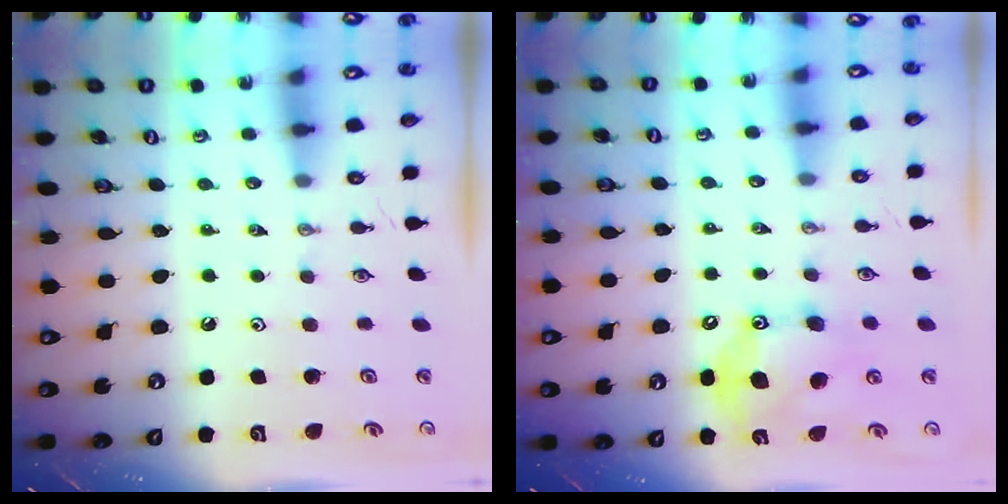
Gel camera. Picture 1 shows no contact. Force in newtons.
{"total": 13.7, "press": 13.7, "slide": 0.2}